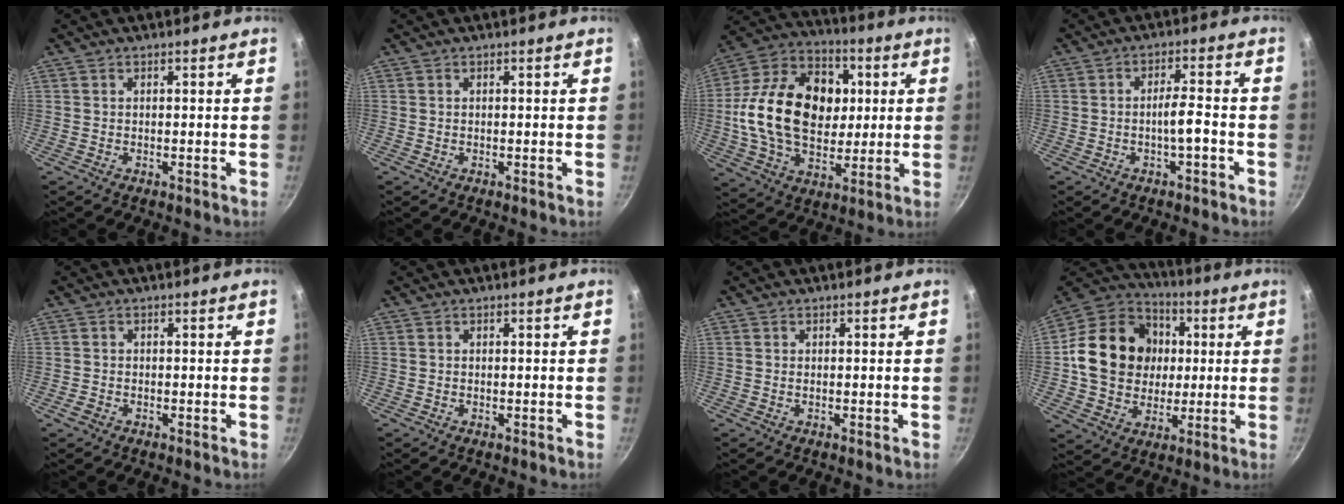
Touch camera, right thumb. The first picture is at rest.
{"total": 0.0}
{"total": 24.7, "force": [2.2, 17.5, 17.3], "torque": [-0.273, 0.021, 0.031]}
{"total": 4.4, "force": [-2.0, 1.1, 3.8], "torque": [-0.060, 0.024, -0.032]}
{"total": 1.2, "force": [-0.7, 0.8, 0.6], "torque": [-0.014, 0.002, -0.015]}
{"total": 0.0}
{"total": 0.0}
{"total": 20.2, "force": [1.8, 16.9, 10.9], "torque": [-0.167, 0.024, 0.028]}